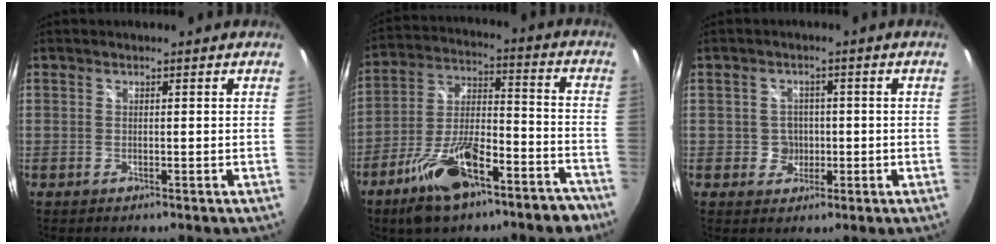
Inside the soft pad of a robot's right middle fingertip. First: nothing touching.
{"total": 18.4, "force": [-12.6, 6.9, 11.6], "torque": [-0.203, 0.009, -0.196]}
{"total": 3.5, "force": [-0.6, 3.4, 0.5], "torque": [-0.010, 0.007, -0.006]}